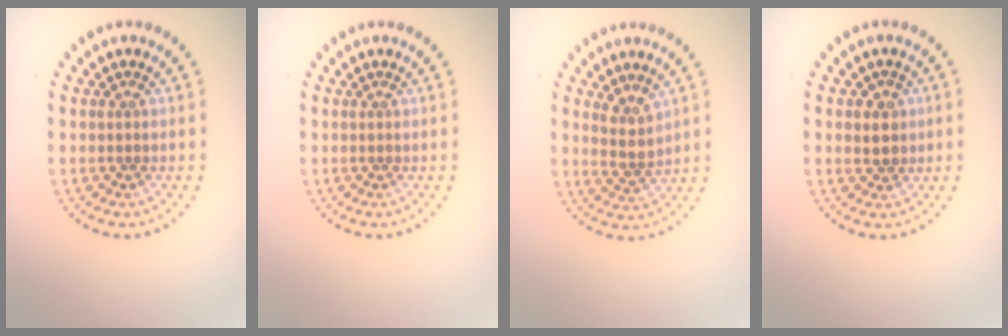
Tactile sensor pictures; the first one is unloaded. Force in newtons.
{"total": 0.0}
{"total": 2.2, "press": 1.9, "slide": 1.2}
{"total": 1.6, "press": 1.5, "slide": 0.4}